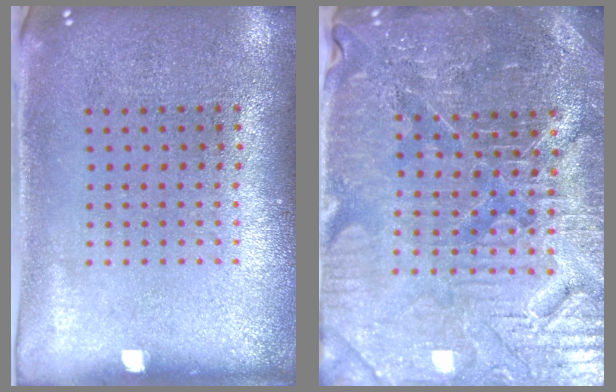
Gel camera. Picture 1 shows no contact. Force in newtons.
{"total": 5.0, "press": 4.7, "slide": 1.7}